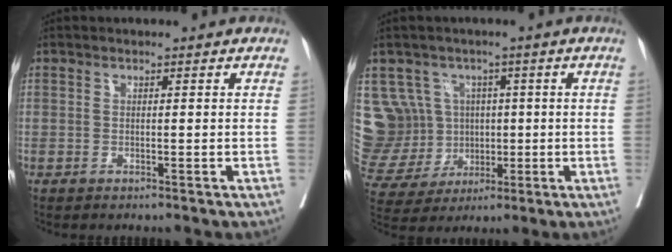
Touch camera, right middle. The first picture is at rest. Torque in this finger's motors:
{"motor_torque": [-0.13, -0.01, -0.09, -0.04]}